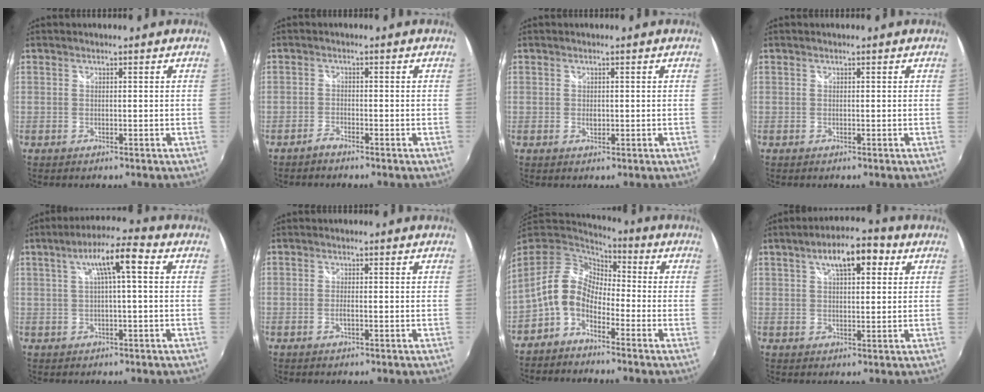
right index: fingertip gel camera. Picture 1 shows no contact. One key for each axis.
{"total": 1.6, "fx": -1.5, "fy": 0.3, "fz": 0.3, "tx": -0.014, "ty": -0.002, "tz": -0.032}
{"total": 1.1, "fx": -0.1, "fy": 0.9, "fz": 0.7, "tx": -0.010, "ty": -0.002, "tz": -0.001}
{"total": 0.0}
{"total": 7.8, "fx": 1.9, "fy": 1.1, "fz": 7.5, "tx": -0.130, "ty": 0.022, "tz": 0.034}
{"total": 1.4, "fx": -0.5, "fy": 0.4, "fz": 1.2, "tx": -0.025, "ty": -0.002, "tz": -0.008}
{"total": 9.6, "fx": -4.1, "fy": 6.2, "fz": 6.1, "tx": -0.125, "ty": 0.013, "tz": -0.088}
{"total": 9.3, "fx": 4.1, "fy": 3.9, "fz": 7.4, "tx": -0.120, "ty": 0.028, "tz": 0.063}